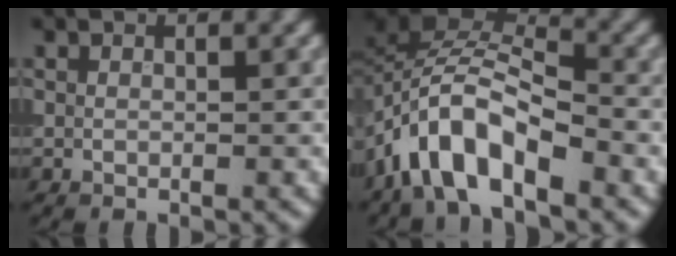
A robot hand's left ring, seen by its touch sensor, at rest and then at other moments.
{"total": 7.7, "force": [-4.4, 3.5, 5.3], "torque": [-0.082, 0.011, -0.091]}